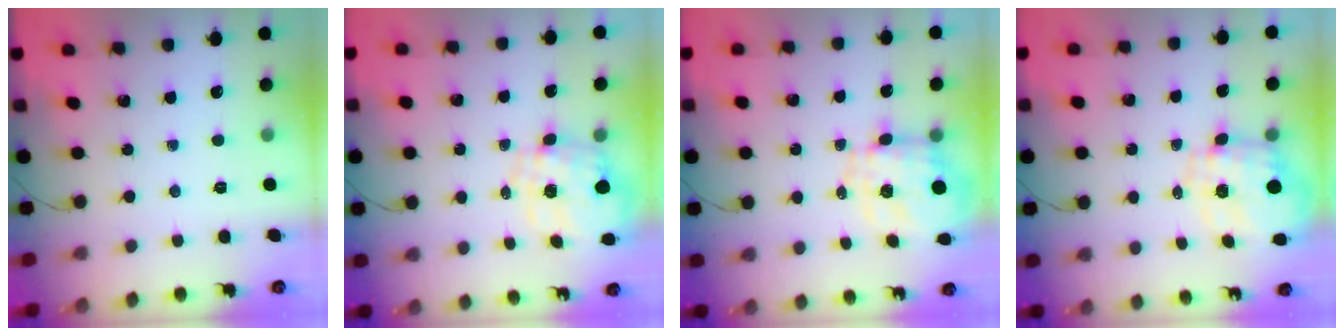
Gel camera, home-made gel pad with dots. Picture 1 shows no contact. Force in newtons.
{"total": 2.9, "press": 2.7, "slide": 1.1}
{"total": 8.3, "press": 7.9, "slide": 2.4}
{"total": 4.0, "press": 3.7, "slide": 1.5}